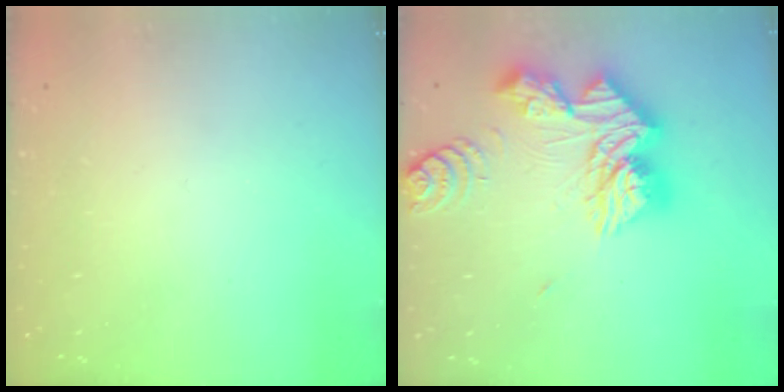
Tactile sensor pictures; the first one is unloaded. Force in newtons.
{"total": 19.9, "press": 19.8, "slide": 1.7}